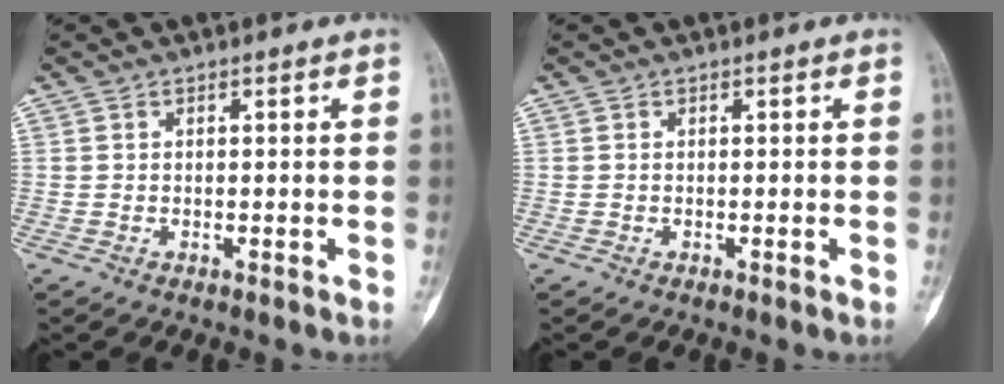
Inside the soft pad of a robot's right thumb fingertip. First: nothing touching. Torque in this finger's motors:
{"motor_torque": [-0.33, -0.57, -0.08, 0.00, -0.02]}